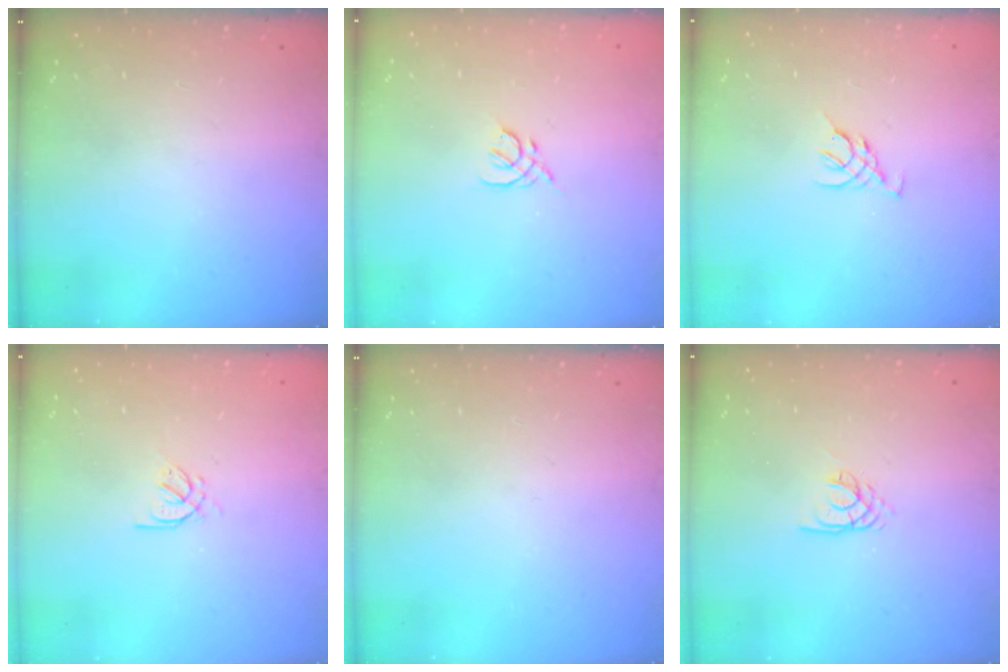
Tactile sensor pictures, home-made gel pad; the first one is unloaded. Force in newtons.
{"total": 2.0, "press": 1.9, "slide": 0.6}
{"total": 3.2, "press": 3.2, "slide": 0.7}
{"total": 2.6, "press": 2.5, "slide": 0.7}
{"total": 0.0}
{"total": 2.2, "press": 2.2, "slide": 0.3}